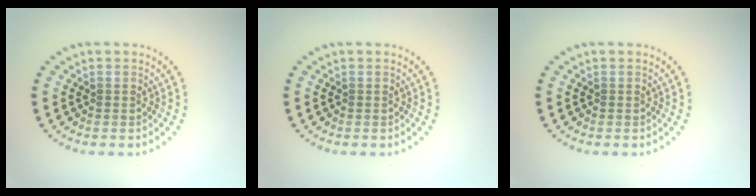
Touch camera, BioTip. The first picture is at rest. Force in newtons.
{"total": 0.0}
{"total": 0.0}